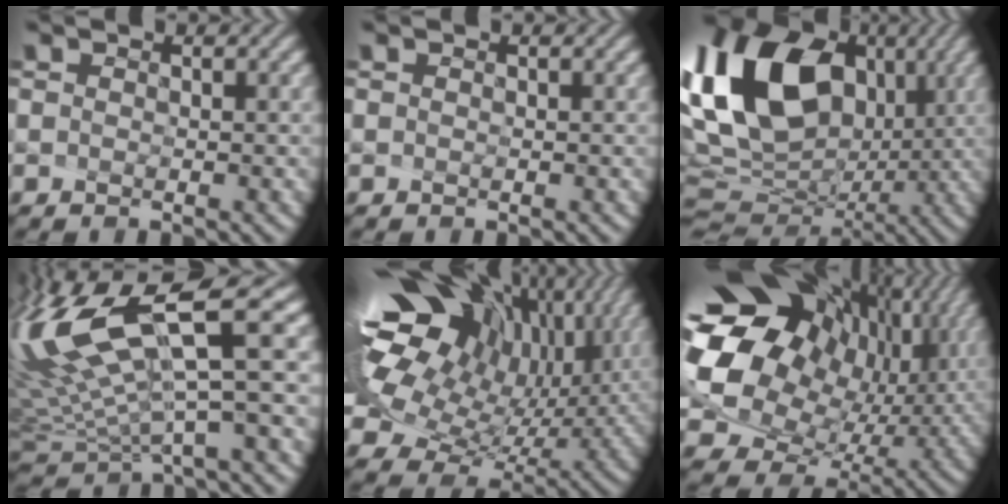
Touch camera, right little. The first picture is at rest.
{"total": 0.0}
{"total": 15.7, "force": [3.4, 10.8, 10.9], "torque": [-0.228, -0.006, 0.097]}
{"total": 11.1, "force": [4.1, 1.7, 10.2], "torque": [-0.244, -0.014, 0.115]}
{"total": 16.1, "force": [5.0, 9.4, 12.1], "torque": [-0.246, -0.011, 0.143]}
{"total": 16.3, "force": [3.1, 12.3, 10.3], "torque": [-0.232, -0.041, 0.123]}